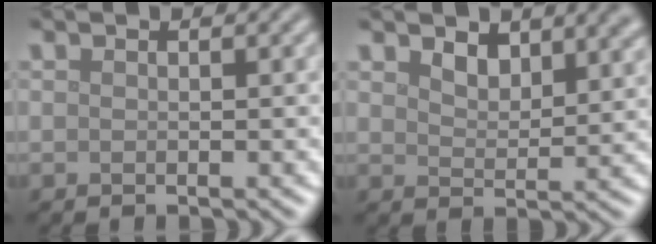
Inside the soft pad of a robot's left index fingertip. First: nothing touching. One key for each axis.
{"total": 3.2, "fx": 2.4, "fy": 1.5, "fz": 1.6, "tx": -0.036, "ty": -0.003, "tz": 0.039}